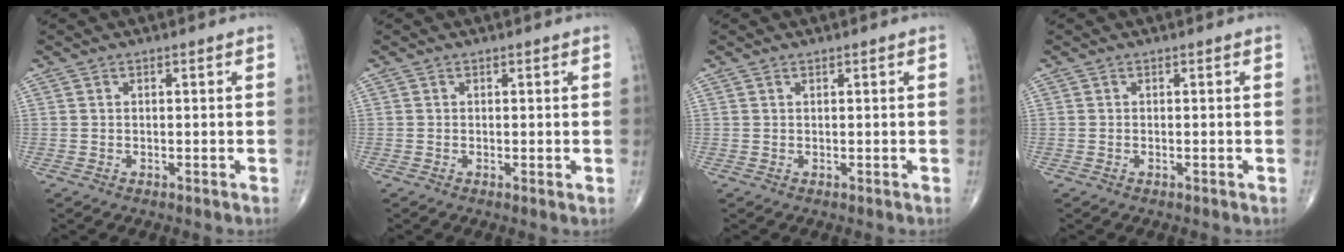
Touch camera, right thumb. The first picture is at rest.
{"total": 0.7, "force": [-0.1, 0.2, 0.7], "torque": [-0.016, -0.003, -0.004]}
{"total": 0.0}
{"total": 0.0}